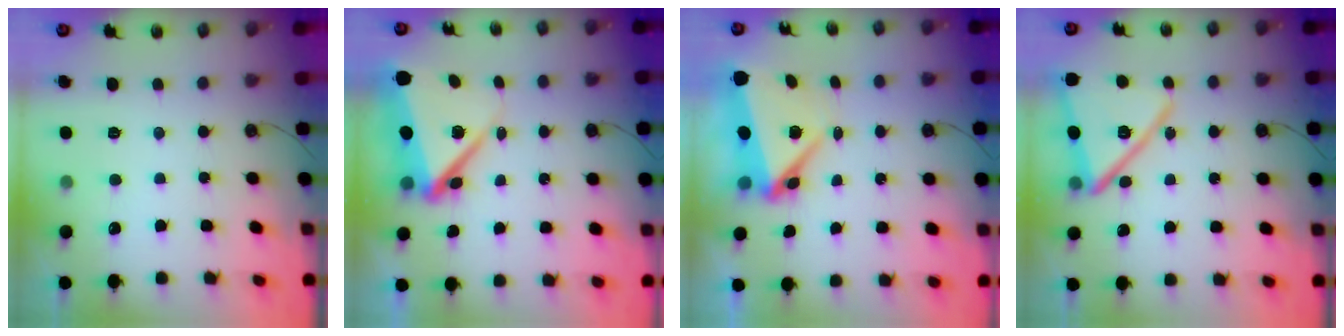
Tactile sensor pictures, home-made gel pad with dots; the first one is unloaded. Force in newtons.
{"total": 11.0, "press": 10.8, "slide": 1.8}
{"total": 7.5, "press": 7.2, "slide": 1.8}
{"total": 17.7, "press": 17.6, "slide": 1.4}